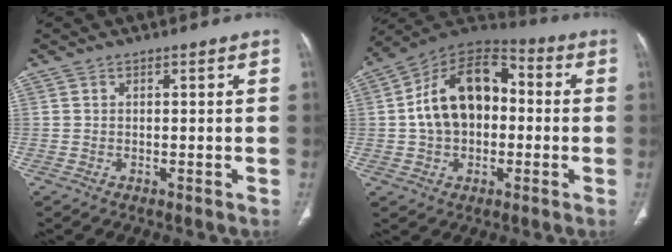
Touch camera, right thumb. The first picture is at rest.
{"total": 17.2, "force": [0.5, 11.6, 12.7], "torque": [-0.187, 0.039, -0.001]}